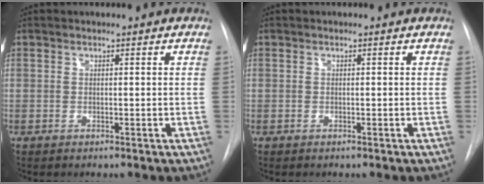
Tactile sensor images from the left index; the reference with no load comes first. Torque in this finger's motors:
{"motor_torque": [0.00, 0.00, 0.00, 0.00]}